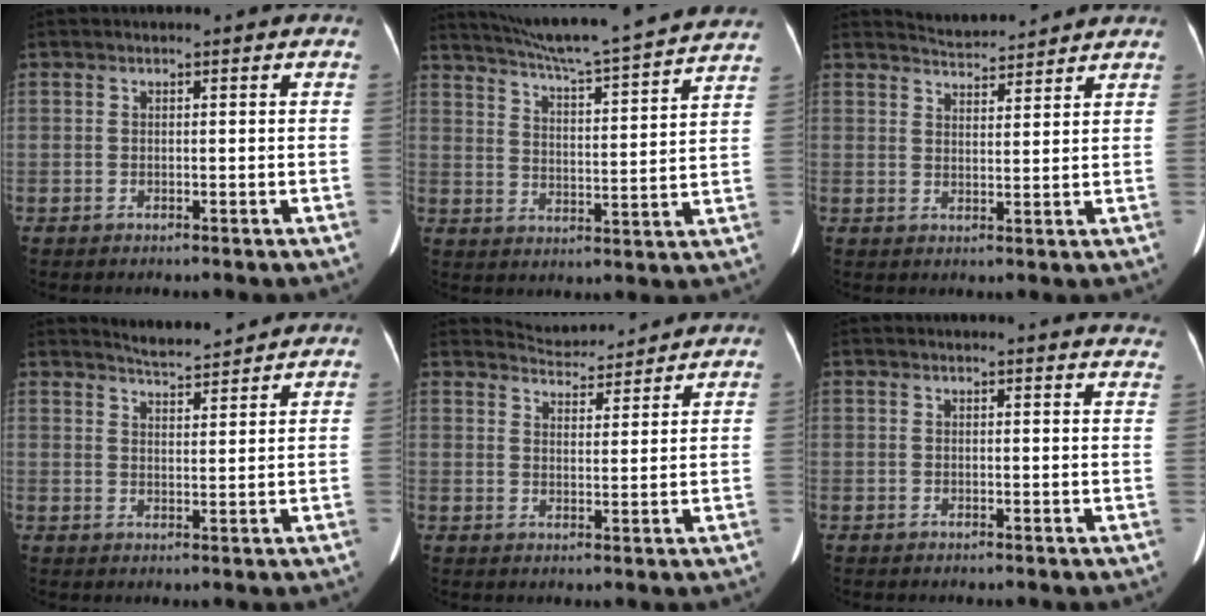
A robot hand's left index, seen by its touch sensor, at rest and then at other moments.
{"total": 21.7, "force": [19.8, -0.6, 9.0], "torque": [-0.151, -0.017, 0.270]}
{"total": 5.1, "force": [5.1, 0.2, 0.1], "torque": [-0.013, 0.013, 0.078]}
{"total": 5.4, "force": [5.4, 0.2, 0.9], "torque": [-0.024, 0.007, 0.083]}
{"total": 6.8, "force": [6.7, 0.8, 0.2], "torque": [-0.011, 0.014, 0.097]}
{"total": 8.0, "force": [7.8, 0.9, 1.1], "torque": [0.011, -0.027, 0.050]}